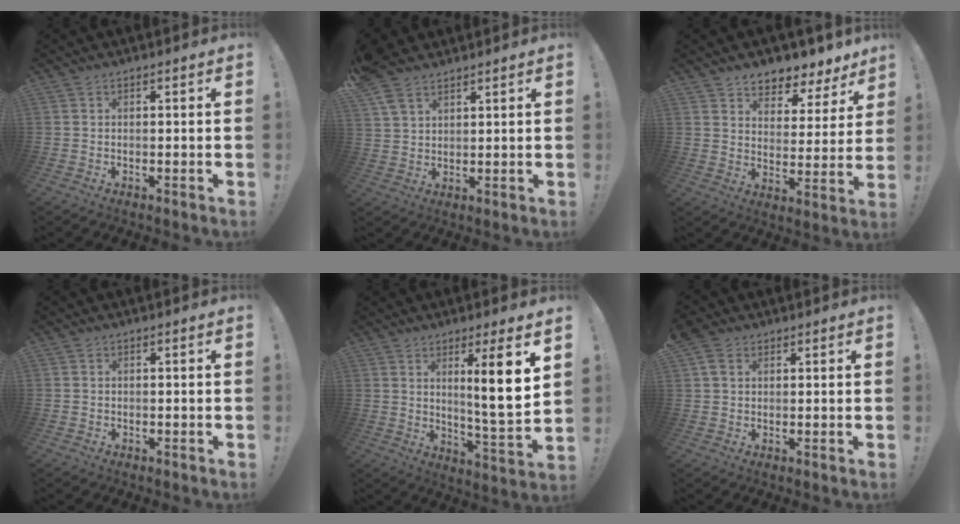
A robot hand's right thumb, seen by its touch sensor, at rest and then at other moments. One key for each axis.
{"total": 7.2, "fx": 5.3, "fy": 3.7, "fz": 3.2, "tx": -0.057, "ty": -0.022, "tz": 0.105}
{"total": 6.6, "fx": 5.6, "fy": 3.2, "fz": 1.6, "tx": -0.014, "ty": -0.060, "tz": 0.102}
{"total": 0.8, "fx": -0.5, "fy": 0.6, "fz": 0.0, "tx": 0.002, "ty": 0.001, "tz": -0.009}
{"total": 11.8, "fx": 4.1, "fy": 0.4, "fz": 11.1, "tx": -0.165, "ty": -0.026, "tz": 0.054}
{"total": 4.1, "fx": 2.0, "fy": 2.9, "fz": 2.1, "tx": -0.036, "ty": 0.002, "tz": 0.041}